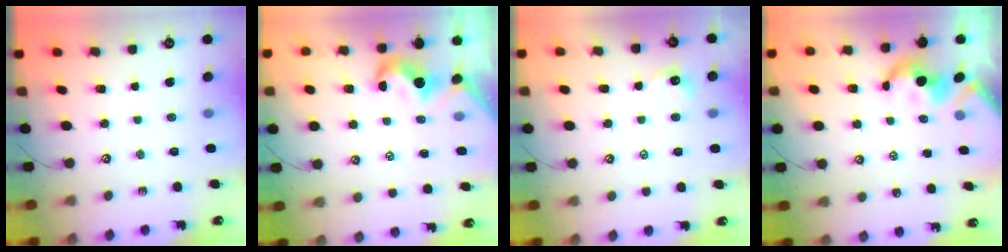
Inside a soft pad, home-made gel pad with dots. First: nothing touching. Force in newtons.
{"total": 2.0, "press": 1.9, "slide": 0.6}
{"total": 1.3, "press": 1.2, "slide": 0.4}
{"total": 3.8, "press": 3.8, "slide": 0.6}